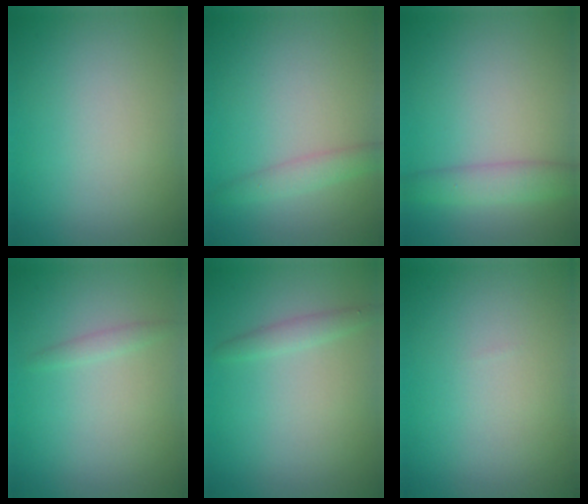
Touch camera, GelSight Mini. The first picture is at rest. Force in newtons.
{"total": 1.8, "press": 1.8, "slide": 0.0}
{"total": 2.8, "press": 2.8, "slide": 0.1}
{"total": 0.9, "press": 0.9, "slide": 0.0}
{"total": 1.3, "press": 1.3, "slide": 0.0}
{"total": 0.0}